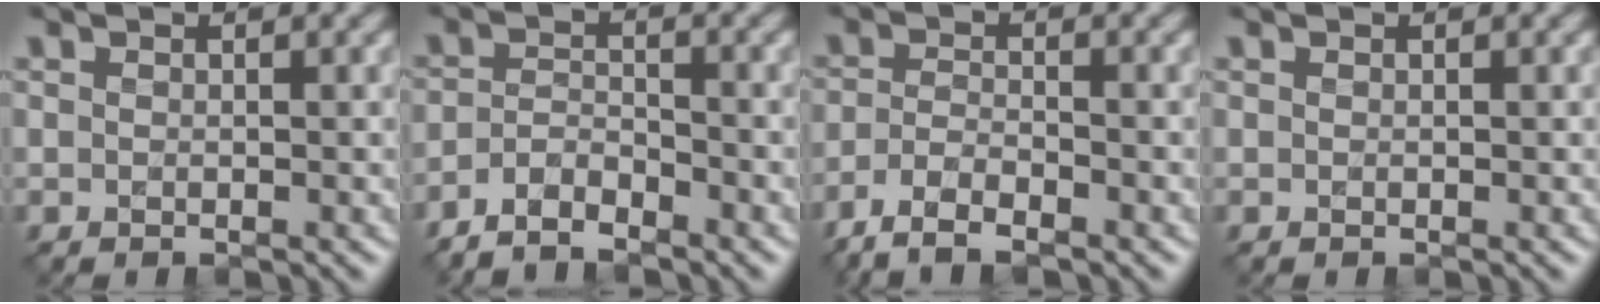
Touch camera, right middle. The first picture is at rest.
{"total": 3.1, "force": [-2.7, 0.8, 1.4], "torque": [-0.030, -0.001, -0.059]}
{"total": 3.9, "force": [-3.0, 1.1, 2.3], "torque": [-0.049, -0.006, -0.065]}
{"total": 0.0}